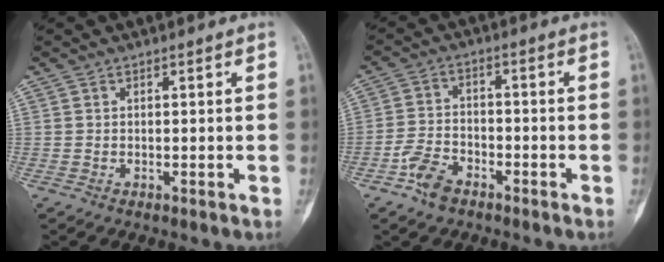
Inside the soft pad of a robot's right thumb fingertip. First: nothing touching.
{"total": 6.2, "force": [-3.9, 3.5, 3.3], "torque": [-0.062, 0.025, -0.074]}